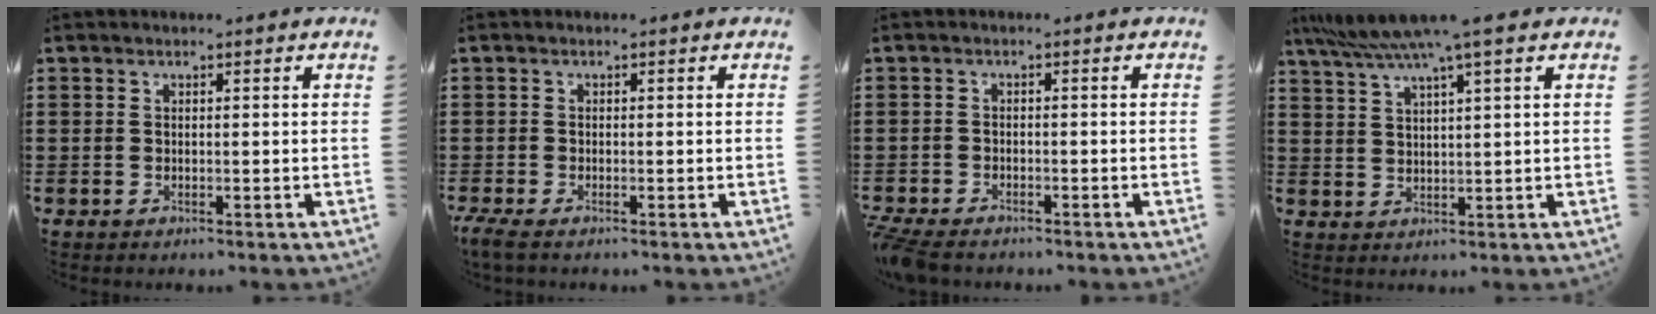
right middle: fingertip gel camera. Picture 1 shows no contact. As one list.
[{"total": 1.2, "force": [-0.8, 0.1, 0.9], "torque": [-0.024, -0.008, -0.015]}, {"total": 2.4, "force": [-2.2, 0.5, 0.6], "torque": [-0.034, -0.006, -0.053]}, {"total": 6.0, "force": [4.3, -0.8, 4.2], "torque": [-0.092, -0.012, 0.073]}]